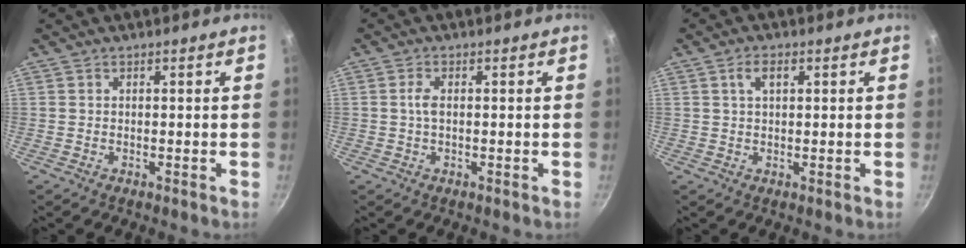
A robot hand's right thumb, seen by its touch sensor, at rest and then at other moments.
{"total": 2.1, "force": [0.1, 1.0, 1.8], "torque": [-0.042, 0.004, 0.001]}
{"total": 3.2, "force": [1.1, 1.7, 2.5], "torque": [-0.036, 0.005, 0.020]}